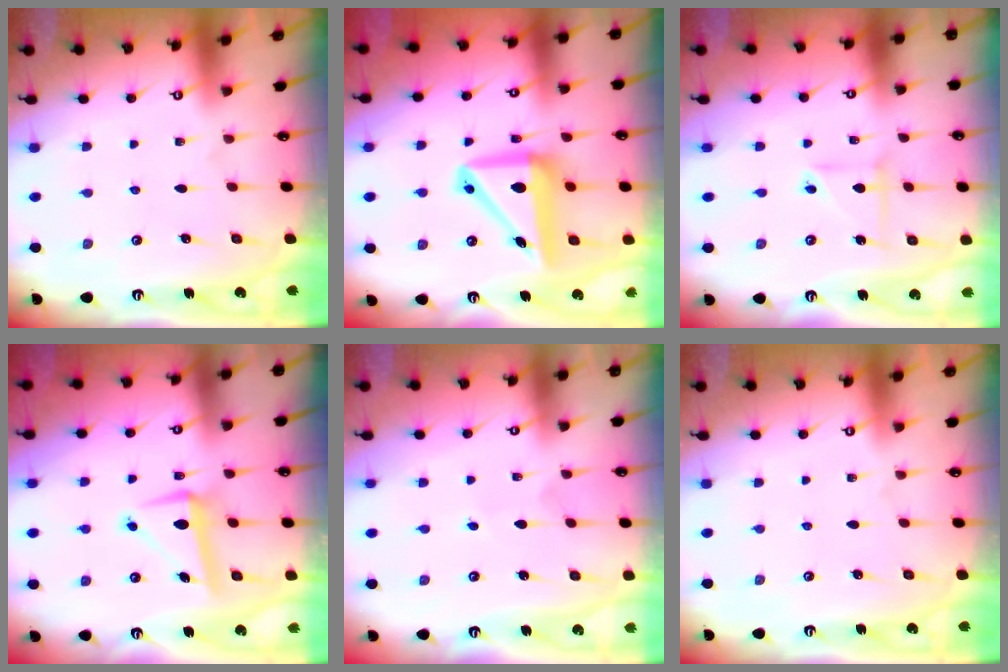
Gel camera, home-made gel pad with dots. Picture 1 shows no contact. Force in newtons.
{"total": 12.5, "press": 12.2, "slide": 2.7}
{"total": 4.3, "press": 4.2, "slide": 0.4}
{"total": 8.6, "press": 8.5, "slide": 1.5}
{"total": 2.8, "press": 2.8, "slide": 0.2}
{"total": 0.0}